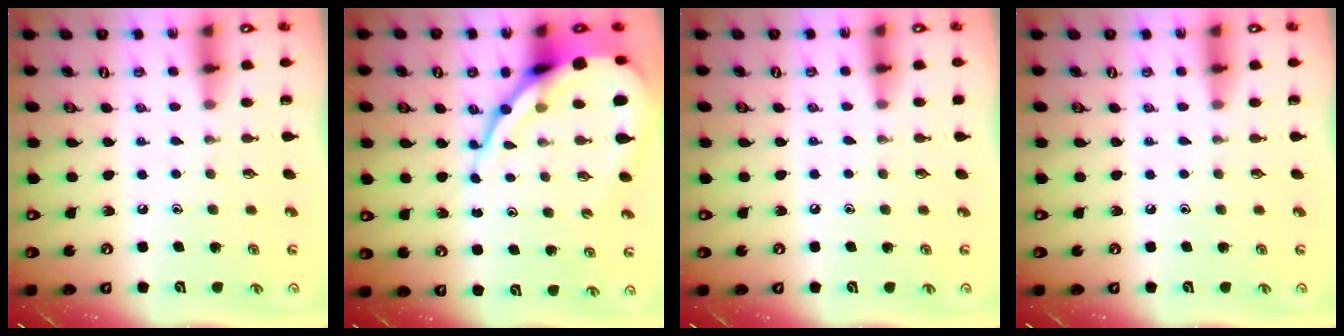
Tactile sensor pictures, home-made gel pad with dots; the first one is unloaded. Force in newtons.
{"total": 15.2, "press": 15.1, "slide": 1.5}
{"total": 3.9, "press": 3.9, "slide": 0.5}
{"total": 0.0}